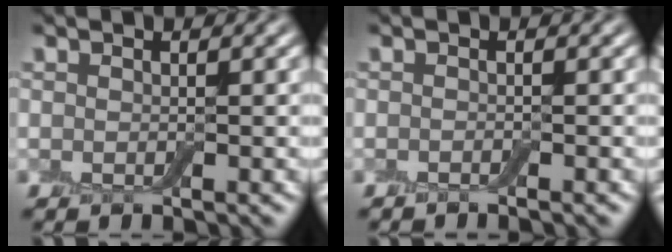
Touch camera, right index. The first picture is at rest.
{"total": 0.6, "force": [-0.6, -0.2, 0.1], "torque": [0.000, -0.002, -0.010]}